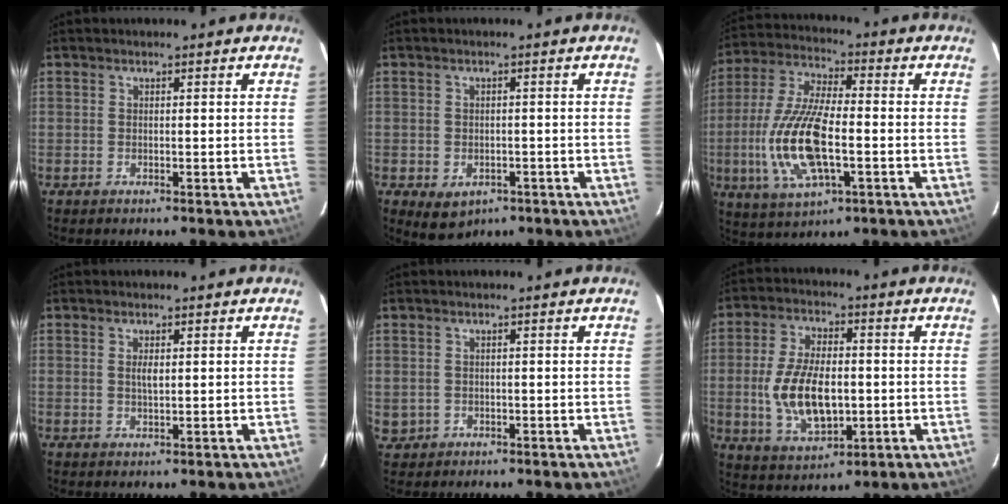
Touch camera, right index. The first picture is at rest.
{"total": 5.0, "force": [-2.2, 3.9, 2.2], "torque": [-0.045, -0.005, -0.017]}
{"total": 16.8, "force": [-3.4, 6.4, 15.2], "torque": [-0.322, -0.005, -0.063]}
{"total": 1.7, "force": [0.4, 0.7, 1.5], "torque": [-0.028, -0.001, 0.008]}
{"total": 2.6, "force": [-0.1, 2.6, 0.4], "torque": [-0.007, 0.001, 0.006]}
{"total": 13.3, "force": [-1.4, 6.8, 11.3], "torque": [-0.226, -0.004, -0.016]}